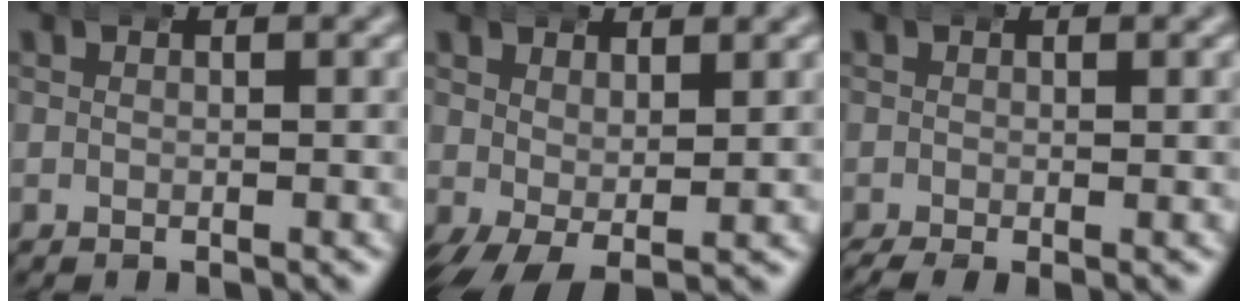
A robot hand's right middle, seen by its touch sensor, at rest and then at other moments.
{"total": 3.5, "force": [-0.8, 1.6, 3.0], "torque": [-0.053, -0.029, 0.009]}
{"total": 1.8, "force": [-1.3, 0.5, 1.0], "torque": [-0.019, -0.012, -0.013]}